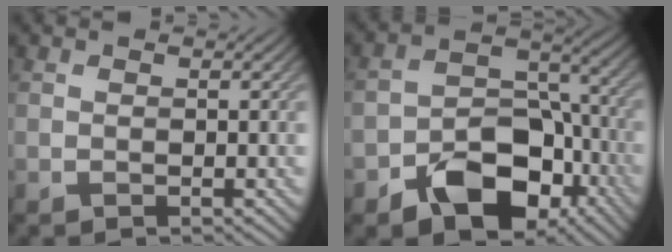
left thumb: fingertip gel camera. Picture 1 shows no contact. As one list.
[{"total": 11.9, "force": [-6.2, 7.6, 6.7], "torque": [-0.105, -0.008, -0.112]}]